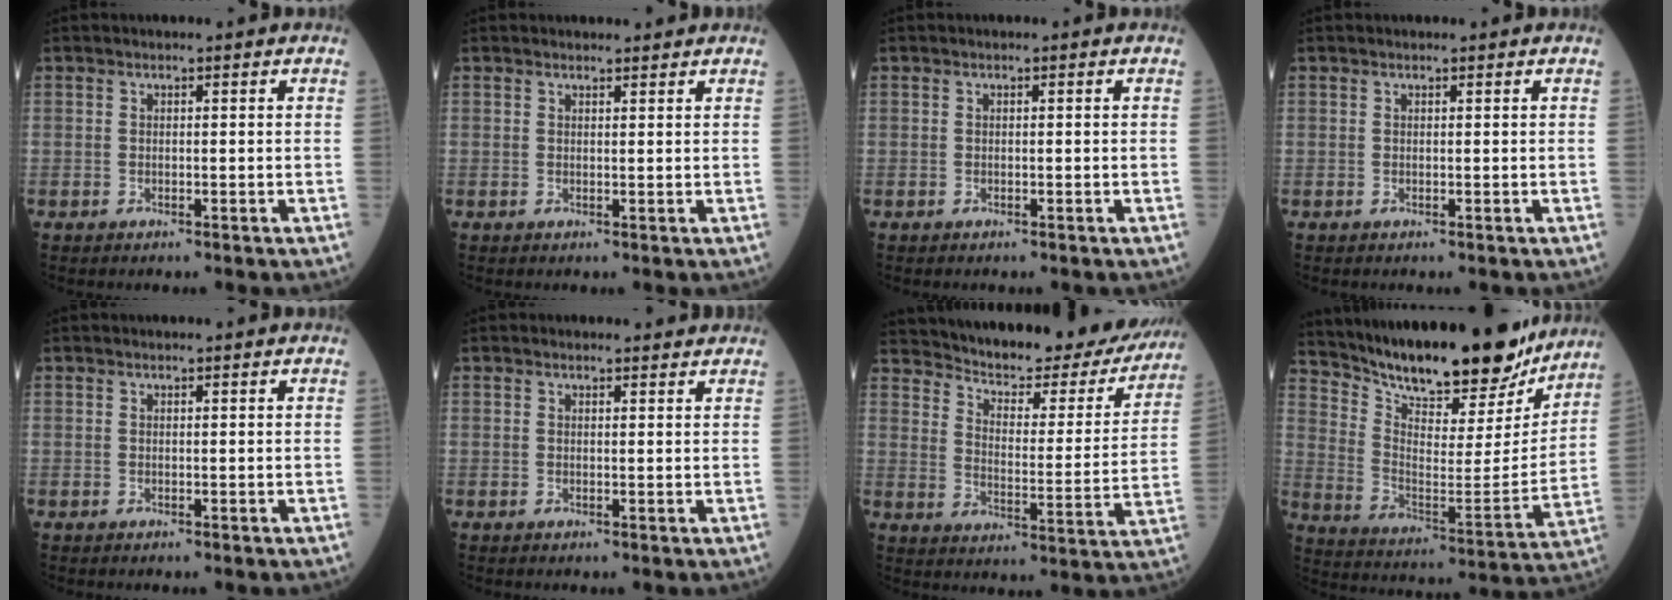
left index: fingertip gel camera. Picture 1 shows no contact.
{"total": 2.2, "force": [2.1, 0.5, 0.2], "torque": [-0.005, 0.006, 0.027]}
{"total": 0.0}
{"total": 0.0}
{"total": 0.6, "force": [0.6, 0.0, 0.1], "torque": [-0.004, 0.004, 0.008]}
{"total": 2.4, "force": [2.3, 0.7, 0.1], "torque": [-0.004, 0.003, 0.021]}
{"total": 23.0, "force": [21.1, 5.2, 7.5], "torque": [-0.099, -0.048, 0.265]}
{"total": 24.0, "force": [21.1, 5.2, 10.1], "torque": [-0.170, -0.042, 0.308]}